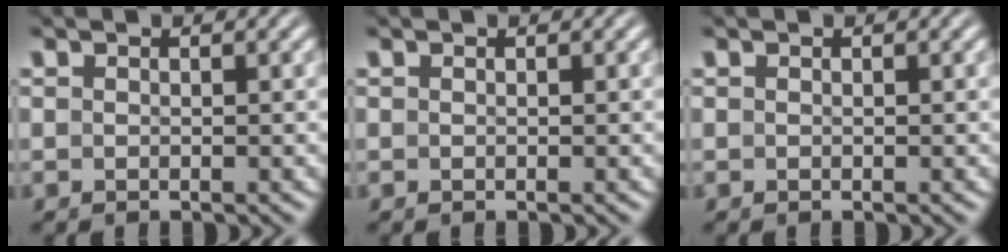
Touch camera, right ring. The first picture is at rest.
{"total": 0.0}
{"total": 0.0}